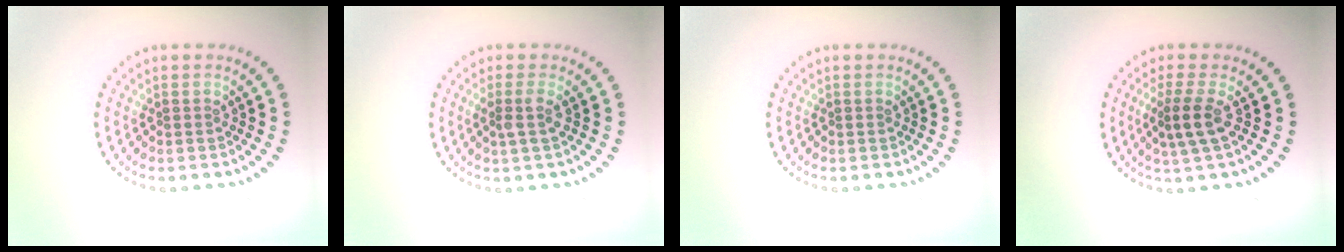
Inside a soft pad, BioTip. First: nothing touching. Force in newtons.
{"total": 1.4, "press": 1.2, "slide": 0.8}
{"total": 0.0}
{"total": 2.6, "press": 2.1, "slide": 1.5}